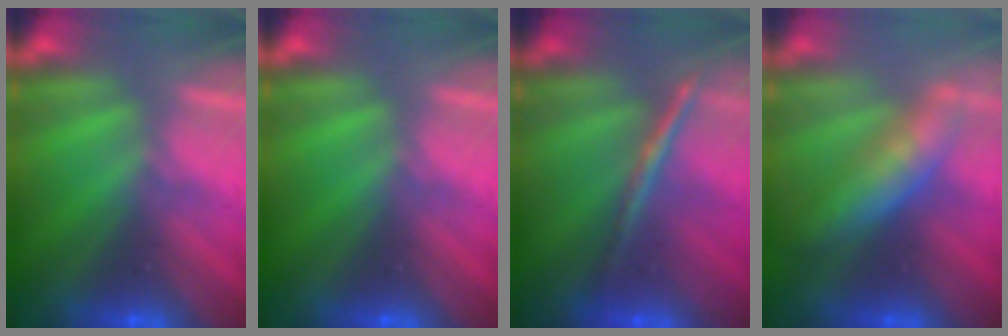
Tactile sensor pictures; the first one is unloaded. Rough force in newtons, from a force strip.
{"total": 0.0}
{"total": 1.9}
{"total": 4.4}